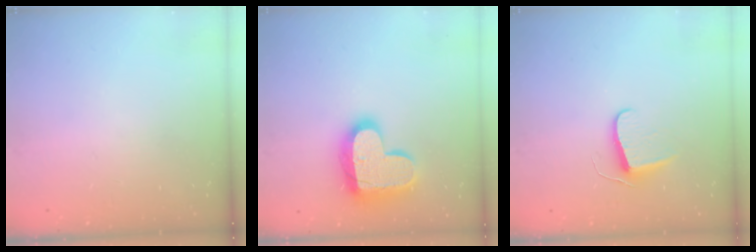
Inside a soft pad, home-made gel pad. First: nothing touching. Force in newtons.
{"total": 17.7, "press": 17.7, "slide": 1.2}
{"total": 7.5, "press": 7.4, "slide": 0.6}